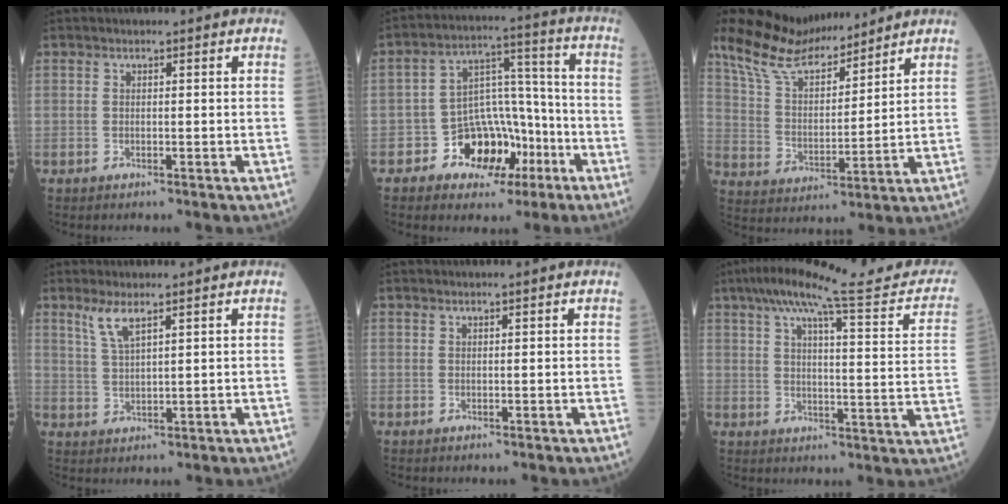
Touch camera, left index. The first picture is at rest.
{"total": 10.5, "force": [-5.0, 7.5, 5.3], "torque": [-0.083, 0.036, -0.071]}
{"total": 13.5, "force": [11.9, 3.2, 5.6], "torque": [-0.116, 0.021, 0.226]}
{"total": 3.5, "force": [2.5, 0.3, 2.5], "torque": [-0.062, 0.001, 0.057]}
{"total": 0.9, "force": [0.9, -0.2, 0.3], "torque": [-0.009, 0.005, 0.020]}
{"total": 22.6, "force": [19.3, 2.1, 11.6], "torque": [-0.163, -0.002, 0.243]}